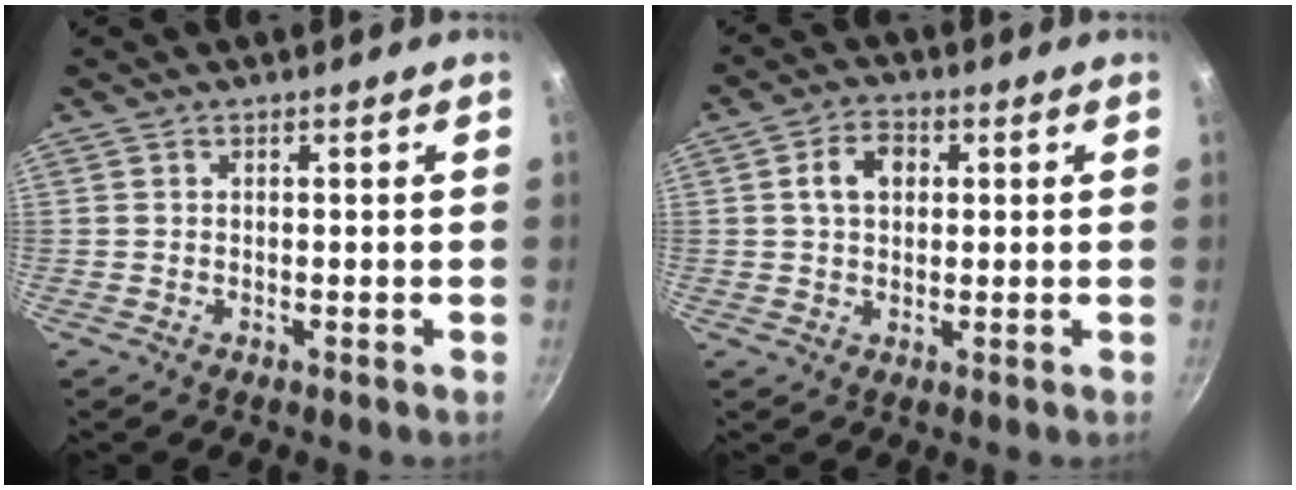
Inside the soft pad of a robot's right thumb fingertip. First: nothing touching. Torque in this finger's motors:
{"motor_torque": [0.28, 1.25, 0.62, 0.63, -0.01]}